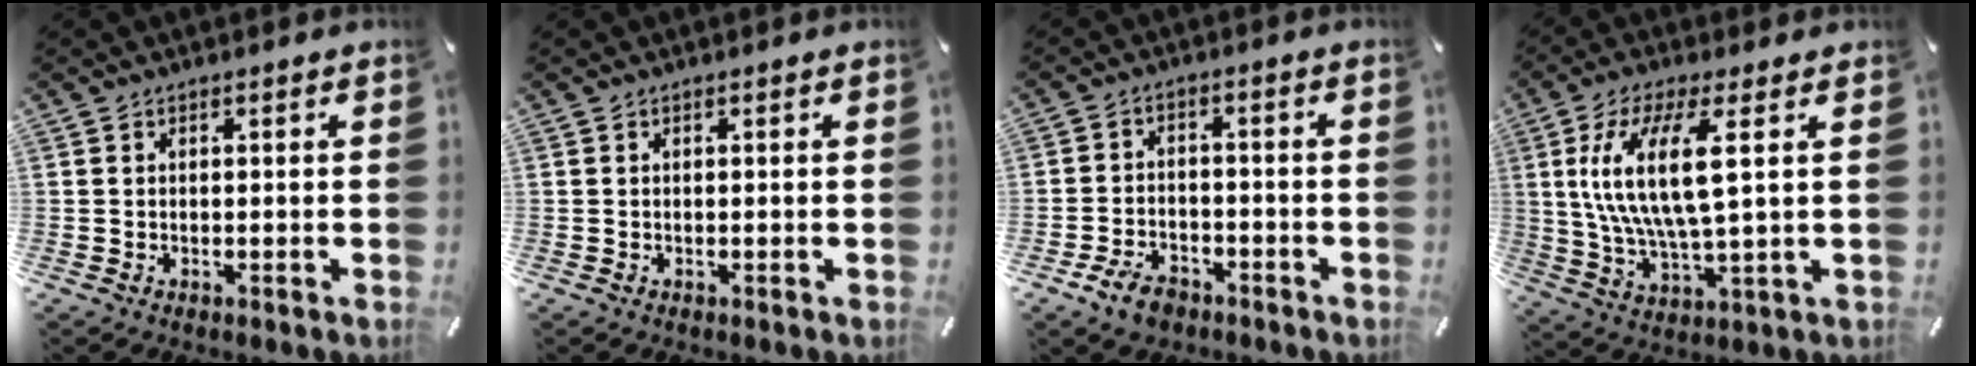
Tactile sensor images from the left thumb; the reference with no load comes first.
{"total": 0.0}
{"total": 5.9, "force": [-3.8, 3.7, 2.5], "torque": [-0.052, 0.022, -0.074]}
{"total": 14.3, "force": [3.2, 4.1, 13.3], "torque": [-0.283, -0.007, 0.050]}